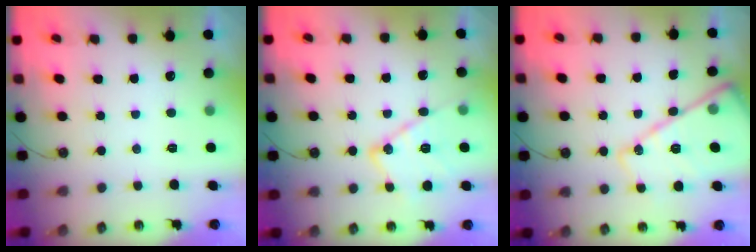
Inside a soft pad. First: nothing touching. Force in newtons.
{"total": 15.4, "press": 15.4, "slide": 1.1}
{"total": 17.4, "press": 17.3, "slide": 1.7}